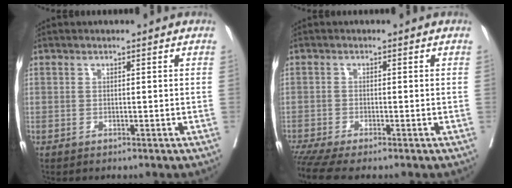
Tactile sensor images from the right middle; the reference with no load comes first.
{"total": 5.1, "force": [-4.3, 0.0, 2.7], "torque": [-0.047, -0.011, -0.077]}